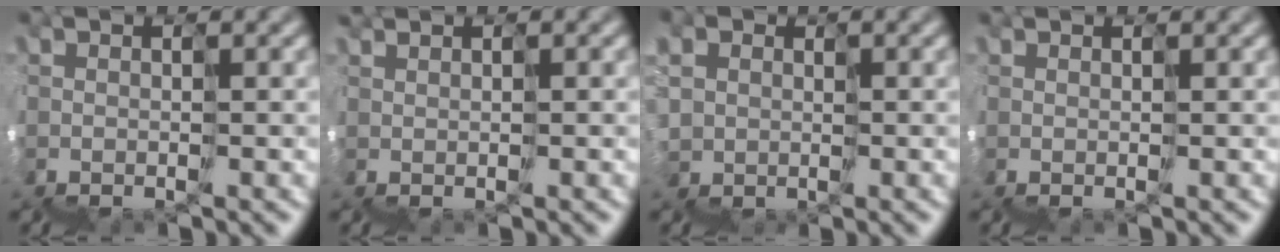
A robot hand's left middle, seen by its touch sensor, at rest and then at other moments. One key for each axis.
{"total": 0.7, "fx": 0.6, "fy": 0.1, "fz": -0.2, "tx": 0.004, "ty": 0.015, "tz": 0.017}
{"total": 3.7, "fx": 0.9, "fy": 0.4, "fz": -3.6, "tx": 0.040, "ty": 0.014, "tz": 0.013}
{"total": 0.5, "fx": 0.5, "fy": 0.0, "fz": -0.2, "tx": 0.005, "ty": 0.006, "tz": 0.007}